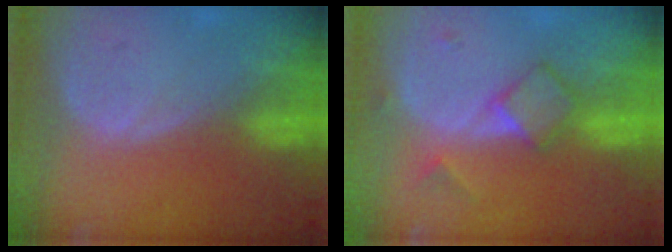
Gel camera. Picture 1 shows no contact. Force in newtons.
{"total": 4.9, "press": 4.7, "slide": 1.4}